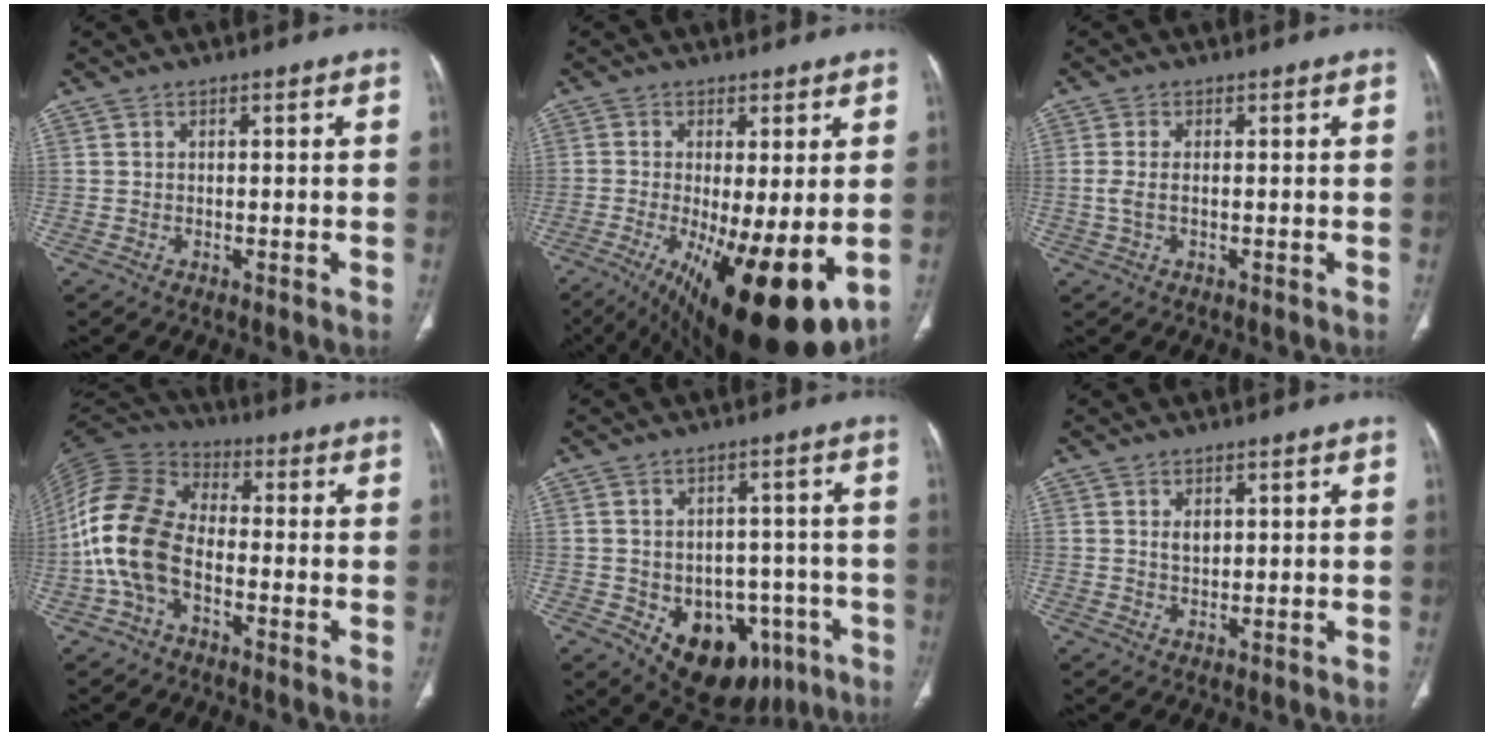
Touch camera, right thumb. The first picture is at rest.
{"total": 19.0, "force": [-5.8, 6.1, 17.0], "torque": [-0.249, -0.032, -0.071]}
{"total": 2.4, "force": [-0.2, 1.0, 2.2], "torque": [-0.063, 0.001, -0.003]}
{"total": 14.8, "force": [-3.6, 9.2, 11.0], "torque": [-0.233, 0.036, -0.079]}
{"total": 15.4, "force": [-6.2, 10.6, 9.2], "torque": [-0.099, 0.028, -0.069]}
{"total": 2.2, "force": [0.8, 1.4, 1.5], "torque": [-0.022, -0.005, 0.016]}